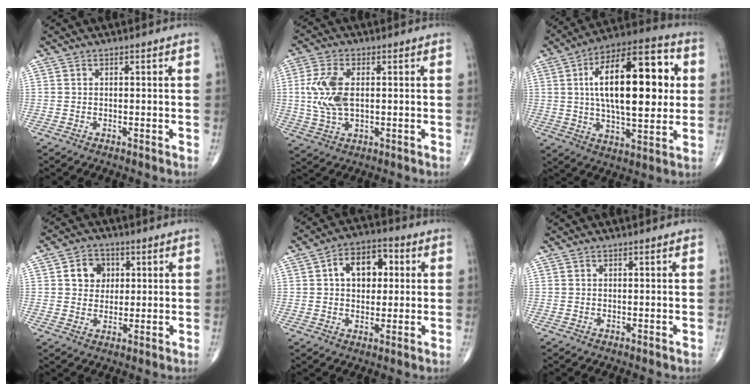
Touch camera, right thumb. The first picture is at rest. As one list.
[{"total": 9.3, "force": [0.9, 5.0, 7.8], "torque": [-0.178, -0.002, 0.021]}, {"total": 24.5, "force": [4.0, 10.4, 21.8], "torque": [-0.327, 0.007, 0.054]}, {"total": 6.3, "force": [1.6, 5.3, 2.9], "torque": [-0.014, -0.001, 0.023]}, {"total": 10.2, "force": [2.2, 6.7, 7.3], "torque": [-0.083, 0.013, 0.030]}, {"total": 0.0}]